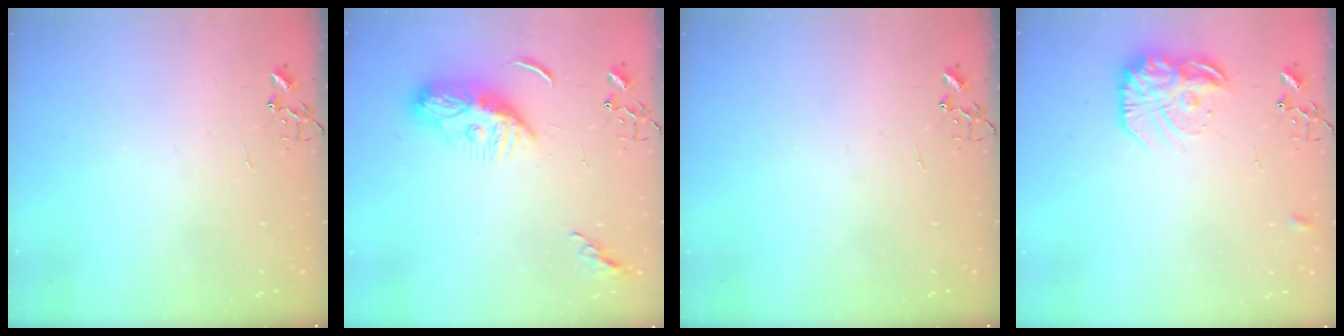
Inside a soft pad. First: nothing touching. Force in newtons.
{"total": 9.9, "press": 9.9, "slide": 1.1}
{"total": 0.0}
{"total": 17.0, "press": 16.9, "slide": 1.4}